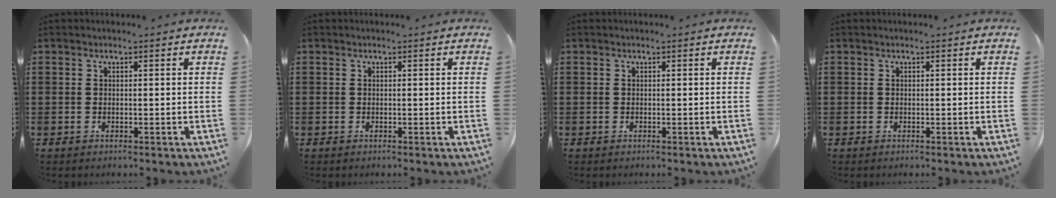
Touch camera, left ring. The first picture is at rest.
{"total": 0.0}
{"total": 0.0}
{"total": 0.0}